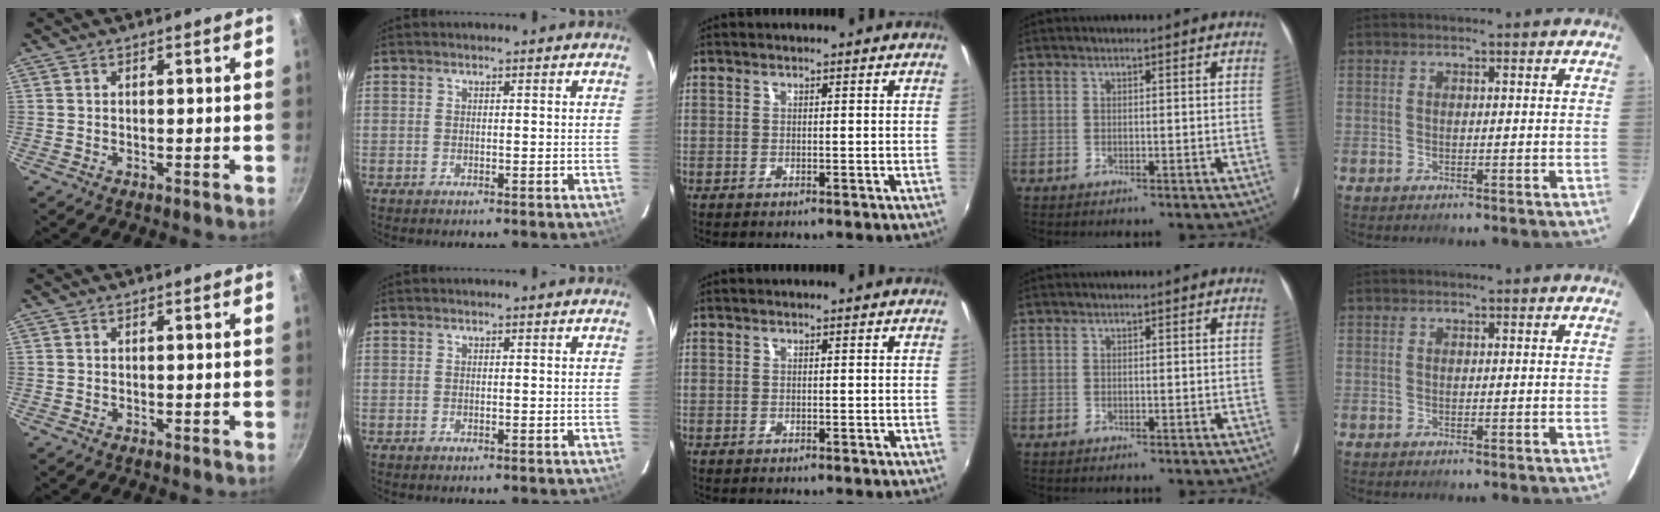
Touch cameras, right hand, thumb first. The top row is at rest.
{}